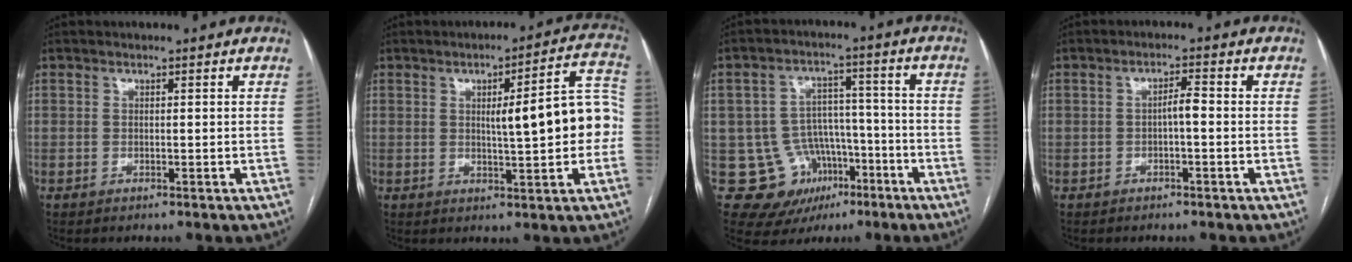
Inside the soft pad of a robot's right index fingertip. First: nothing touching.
{"total": 11.7, "force": [0.0, 2.1, 11.5], "torque": [-0.141, 0.032, 0.001]}
{"total": 11.3, "force": [-4.2, 10.1, 2.9], "torque": [-0.045, 0.045, -0.048]}
{"total": 2.3, "force": [-0.4, 0.5, 2.2], "torque": [-0.034, 0.008, -0.008]}